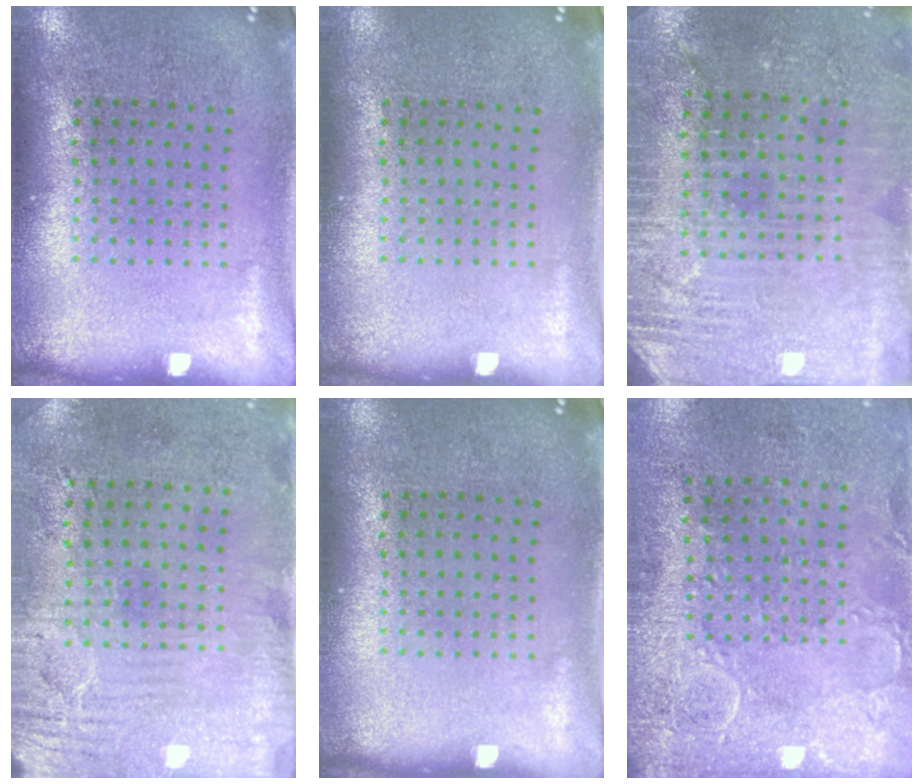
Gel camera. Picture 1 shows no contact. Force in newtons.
{"total": 0.0}
{"total": 2.8, "press": 2.8, "slide": 0.5}
{"total": 3.3, "press": 2.7, "slide": 1.9}
{"total": 0.0}
{"total": 2.9, "press": 2.3, "slide": 1.8}